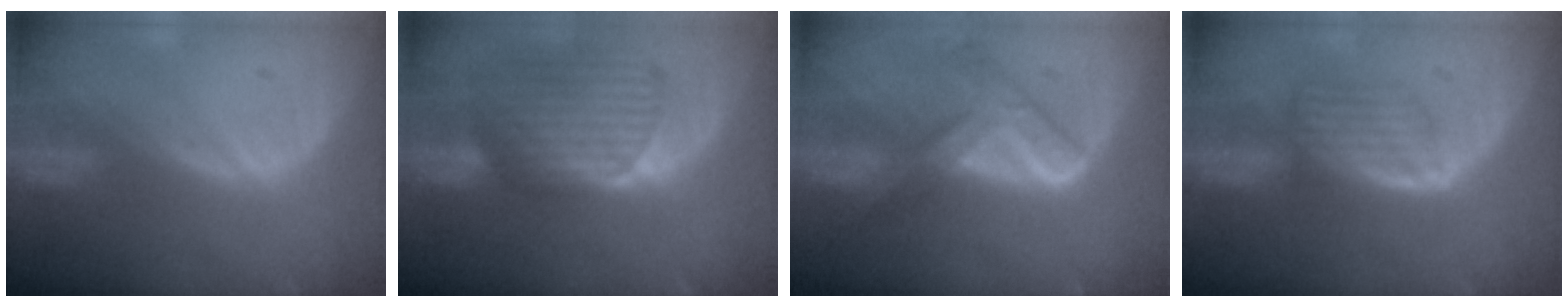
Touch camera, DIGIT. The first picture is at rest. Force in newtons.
{"total": 9.4, "press": 8.3, "slide": 4.4}
{"total": 7.6, "press": 6.3, "slide": 4.2}
{"total": 5.7, "press": 5.3, "slide": 2.2}